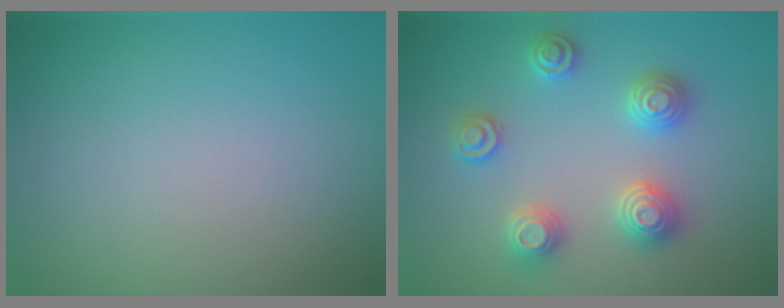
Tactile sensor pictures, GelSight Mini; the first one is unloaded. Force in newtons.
{"total": 3.5, "press": 3.5, "slide": 0.6}